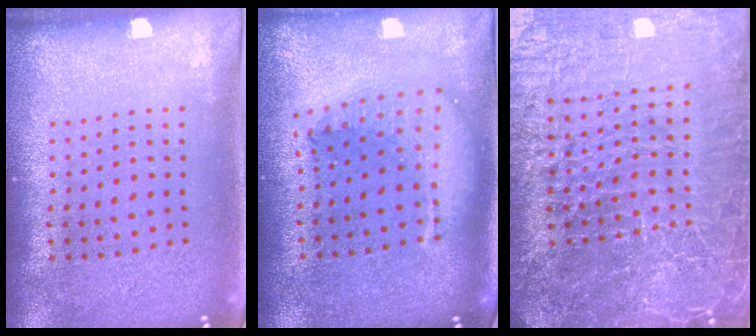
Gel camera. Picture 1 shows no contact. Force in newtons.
{"total": 2.0, "press": 1.6, "slide": 1.2}
{"total": 7.5, "press": 6.5, "slide": 3.8}